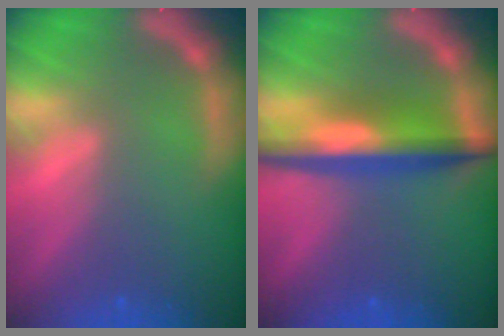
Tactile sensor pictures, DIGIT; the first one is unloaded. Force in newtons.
{"total": 6.5}